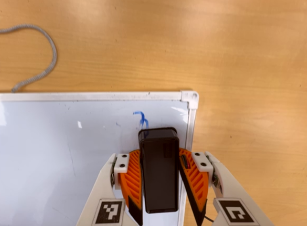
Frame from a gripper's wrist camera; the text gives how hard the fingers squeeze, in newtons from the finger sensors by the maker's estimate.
{"total": 12.0, "left": 13.2, "right": 10.8}